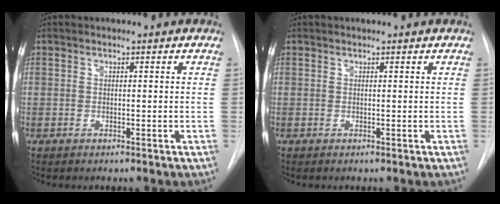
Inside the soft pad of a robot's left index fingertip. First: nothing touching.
{"total": 0.9, "force": [0.9, 0.1, 0.1], "torque": [-0.005, 0.011, 0.011]}